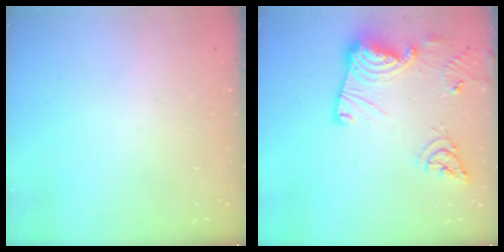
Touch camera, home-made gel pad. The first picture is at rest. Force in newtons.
{"total": 18.1, "press": 18.0, "slide": 1.7}